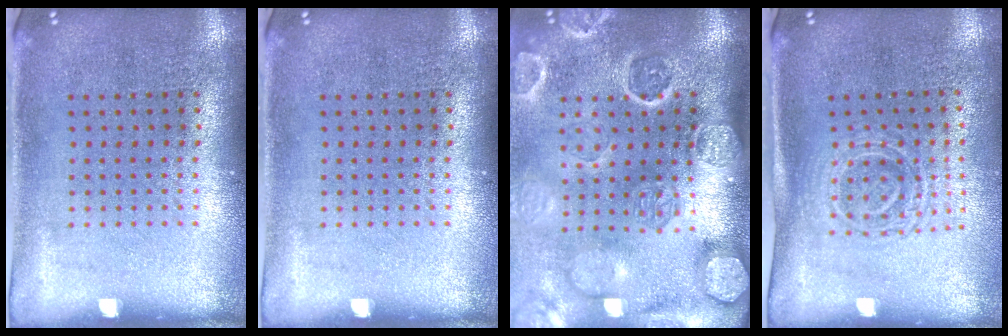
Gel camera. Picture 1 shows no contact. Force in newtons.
{"total": 0.0}
{"total": 4.2, "press": 3.5, "slide": 2.4}
{"total": 1.6, "press": 1.3, "slide": 0.9}